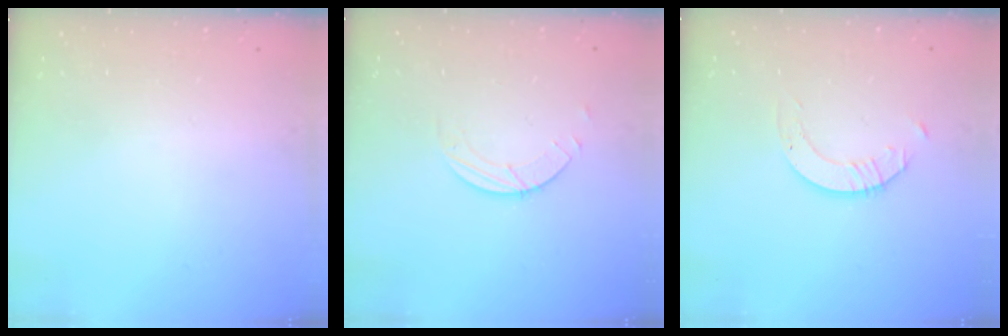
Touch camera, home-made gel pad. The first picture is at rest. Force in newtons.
{"total": 1.5, "press": 1.5, "slide": 0.1}
{"total": 2.1, "press": 2.1, "slide": 0.2}